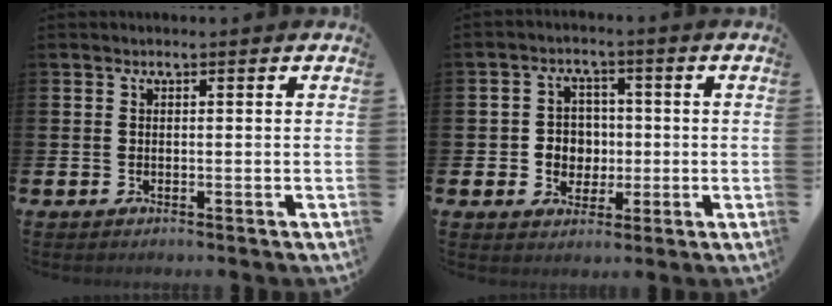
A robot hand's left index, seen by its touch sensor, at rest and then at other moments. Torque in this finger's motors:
{"motor_torque": [0.58, -0.40, 0.12, 0.06]}